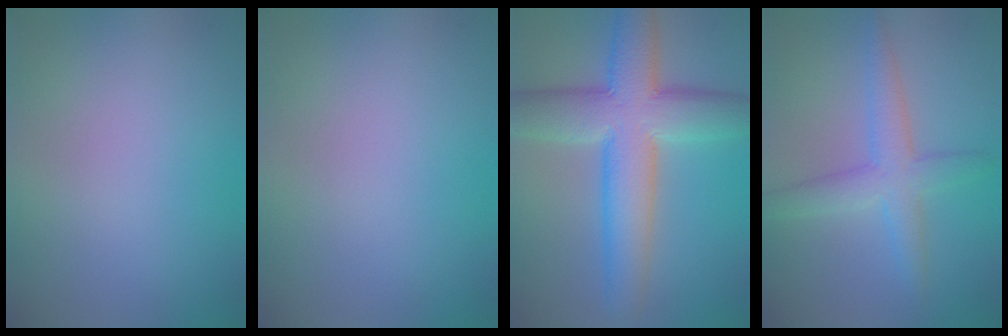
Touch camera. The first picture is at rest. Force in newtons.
{"total": 0.0}
{"total": 9.4, "press": 9.4, "slide": 0.3}
{"total": 3.8, "press": 3.8, "slide": 0.2}